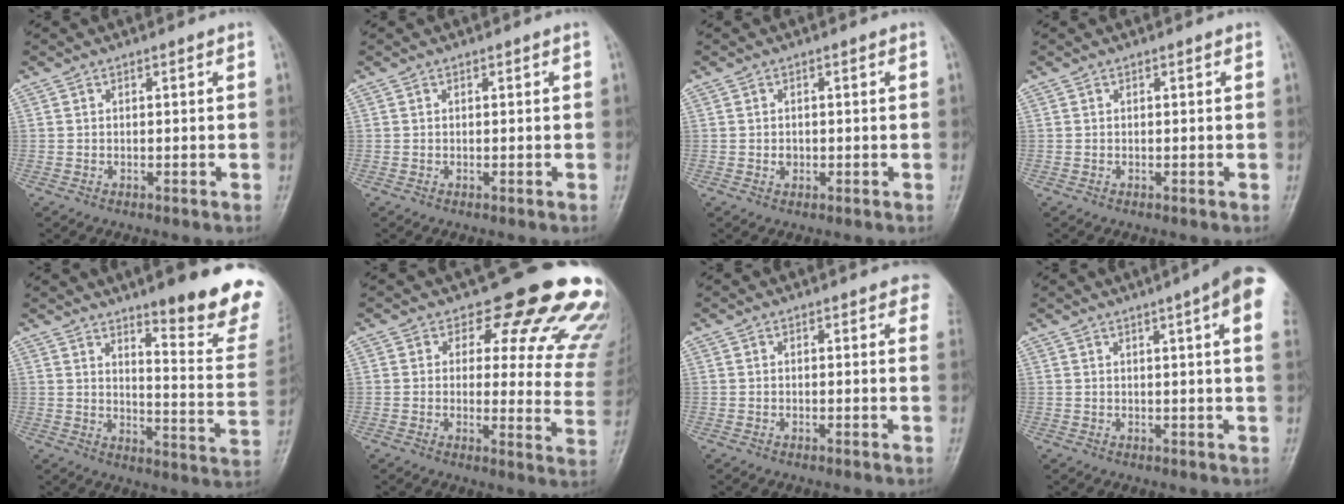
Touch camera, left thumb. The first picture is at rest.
{"total": 0.0}
{"total": 1.2, "force": [-0.2, 1.0, 0.6], "torque": [-0.004, 0.002, -0.002]}
{"total": 0.0}
{"total": 18.1, "force": [12.7, 3.1, 12.5], "torque": [-0.124, -0.096, 0.171]}
{"total": 19.0, "force": [15.6, 7.4, 8.0], "torque": [-0.038, -0.112, 0.159]}
{"total": 4.2, "force": [3.0, 1.6, 2.5], "torque": [-0.001, -0.004, 0.022]}
{"total": 11.8, "force": [5.3, 1.3, 10.5], "torque": [-0.122, -0.005, 0.052]}